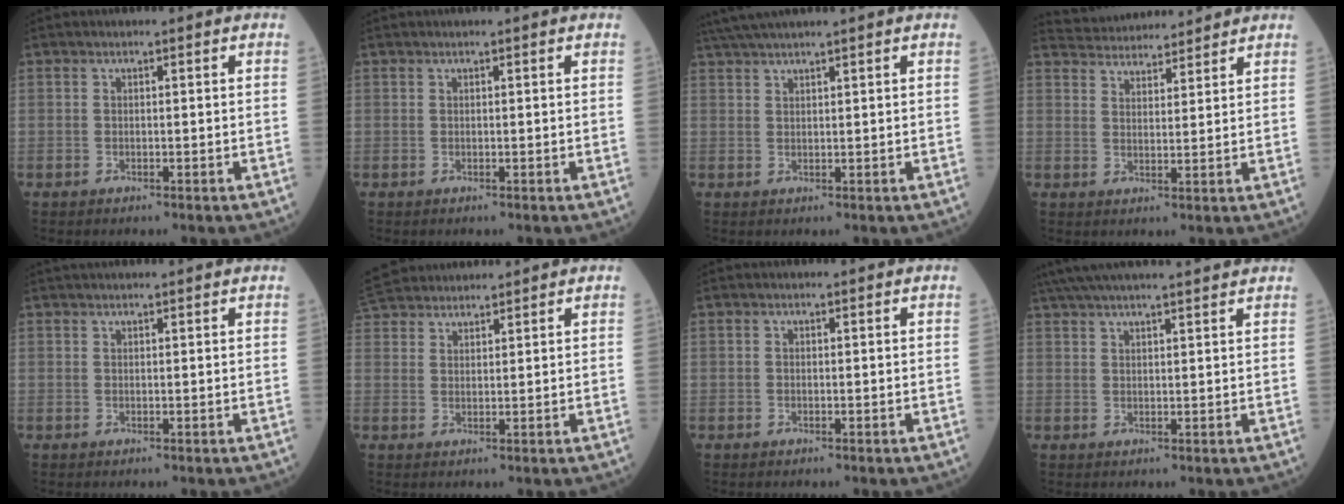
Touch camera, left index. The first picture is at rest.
{"total": 0.0}
{"total": 4.6, "force": [3.8, -1.0, 2.3], "torque": [-0.047, 0.024, 0.078]}
{"total": 9.0, "force": [8.9, 1.2, 1.4], "torque": [-0.031, 0.026, 0.136]}
{"total": 4.2, "force": [3.9, 0.1, 1.5], "torque": [-0.017, 0.033, 0.054]}
{"total": 8.8, "force": [8.2, 2.1, 2.4], "torque": [-0.050, 0.041, 0.148]}
{"total": 0.0}
{"total": 14.5, "force": [12.9, 0.4, 6.6], "torque": [-0.120, 0.041, 0.188]}